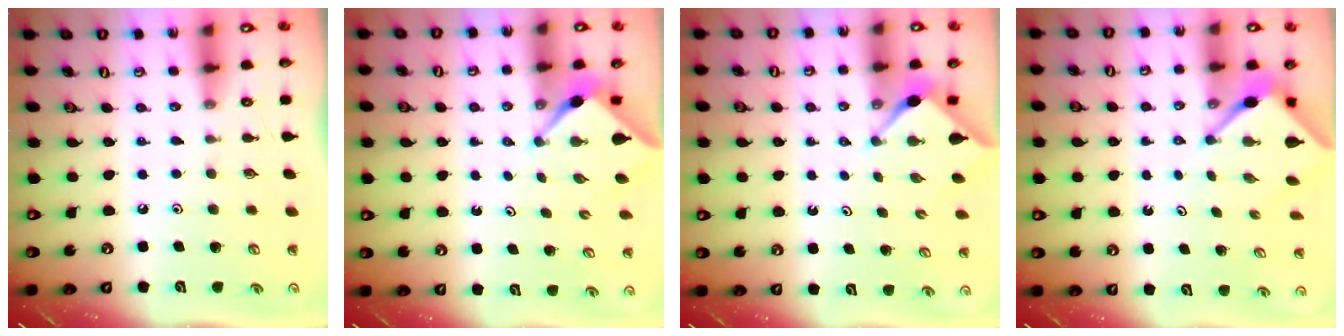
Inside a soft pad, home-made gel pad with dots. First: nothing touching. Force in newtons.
{"total": 3.1, "press": 3.1, "slide": 0.4}
{"total": 2.9, "press": 2.9, "slide": 0.3}
{"total": 4.2, "press": 4.2, "slide": 0.4}